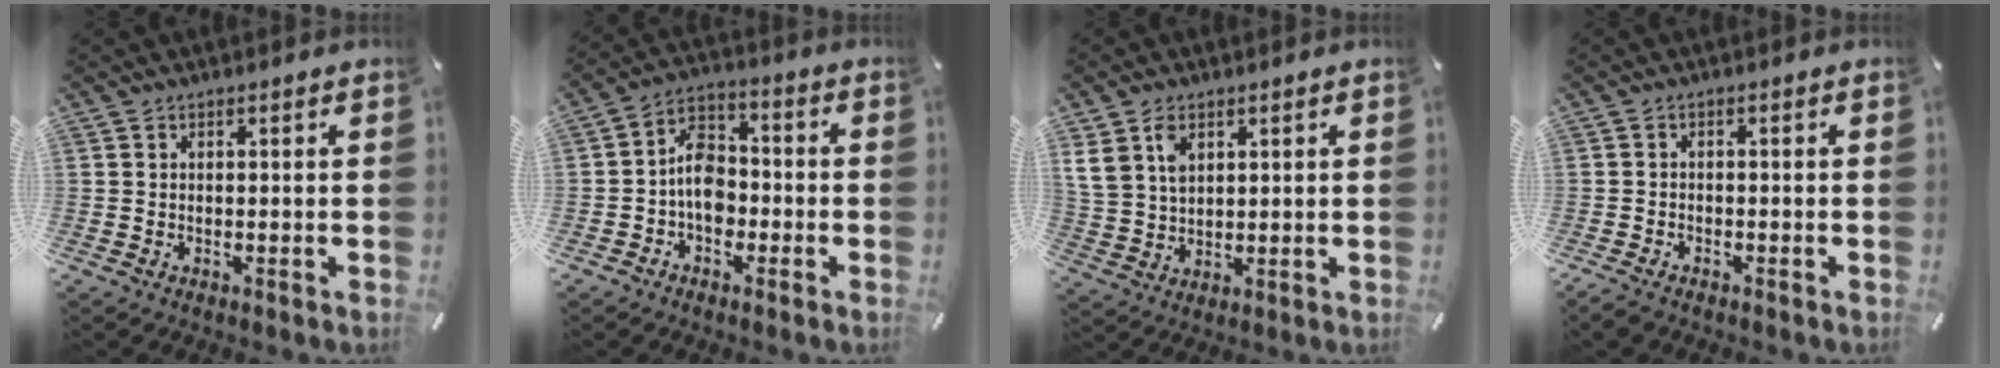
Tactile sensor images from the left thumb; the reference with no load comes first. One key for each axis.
{"total": 7.8, "fx": -2.1, "fy": 5.9, "fz": 4.7, "tx": -0.087, "ty": 0.020, "tz": -0.038}
{"total": 7.5, "fx": 3.4, "fy": 5.4, "fz": 4.0, "tx": -0.098, "ty": 0.001, "tz": 0.062}
{"total": 1.9, "fx": -1.5, "fy": 0.8, "fz": 0.8, "tx": -0.021, "ty": 0.004, "tz": -0.033}